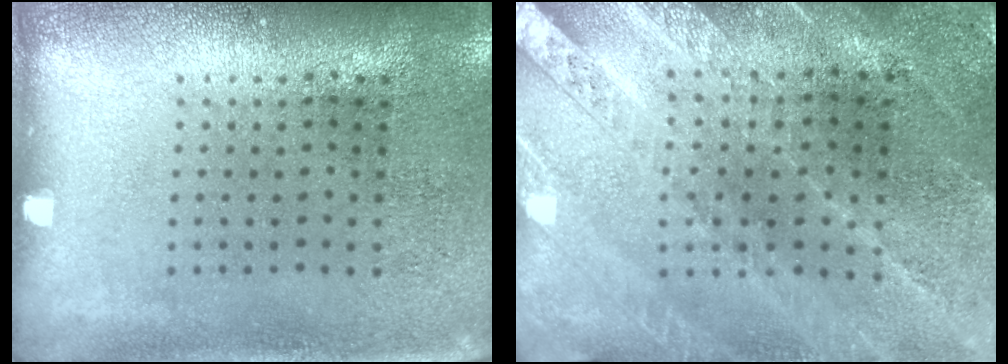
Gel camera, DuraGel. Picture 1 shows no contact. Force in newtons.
{"total": 1.5, "press": 1.5, "slide": 0.2}